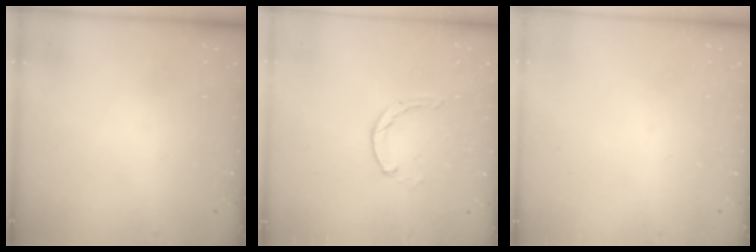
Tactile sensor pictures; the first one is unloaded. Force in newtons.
{"total": 0.8, "press": 0.7, "slide": 0.2}
{"total": 0.0}